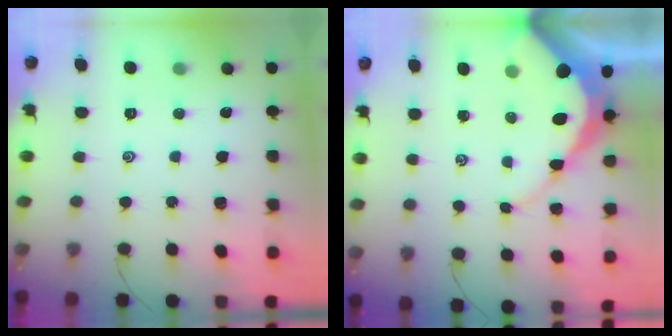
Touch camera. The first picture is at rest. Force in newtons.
{"total": 10.1, "press": 10.1, "slide": 0.8}